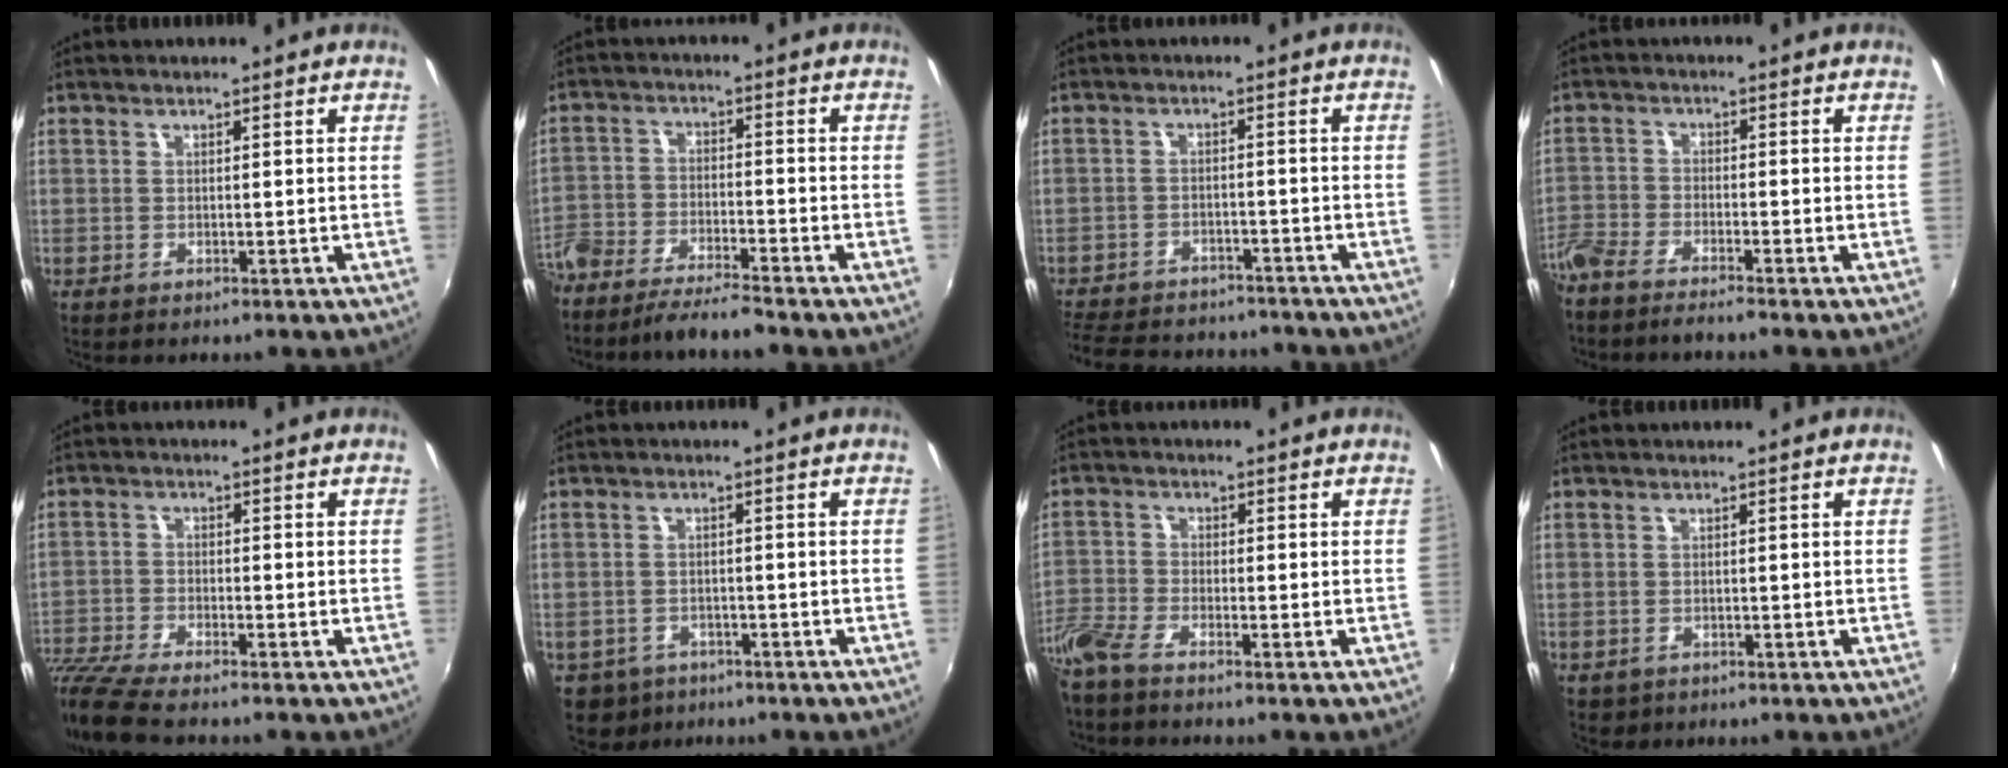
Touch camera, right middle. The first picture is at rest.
{"total": 9.2, "force": [-7.8, 1.6, 4.5], "torque": [-0.117, -0.014, -0.147]}
{"total": 17.7, "force": [-15.1, 6.5, 6.5], "torque": [-0.157, 0.002, -0.215]}
{"total": 6.0, "force": [-5.3, 0.8, 2.8], "torque": [-0.082, -0.014, -0.107]}
{"total": 9.7, "force": [-8.6, 1.0, 4.5], "torque": [-0.115, -0.030, -0.165]}
{"total": 6.7, "force": [-4.0, 5.0, 2.0], "torque": [-0.063, -0.012, -0.058]}
{"total": 5.2, "force": [-4.5, 0.7, 2.6], "torque": [-0.073, -0.012, -0.099]}
{"total": 1.6, "force": [-0.7, 1.4, 0.5], "torque": [-0.013, -0.005, -0.008]}